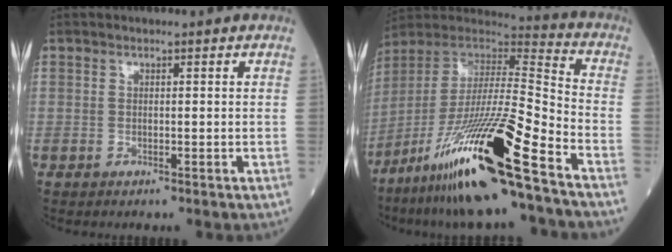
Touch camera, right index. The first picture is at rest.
{"total": 23.7, "force": [-14.4, 0.4, 18.8], "torque": [-0.359, -0.041, -0.268]}